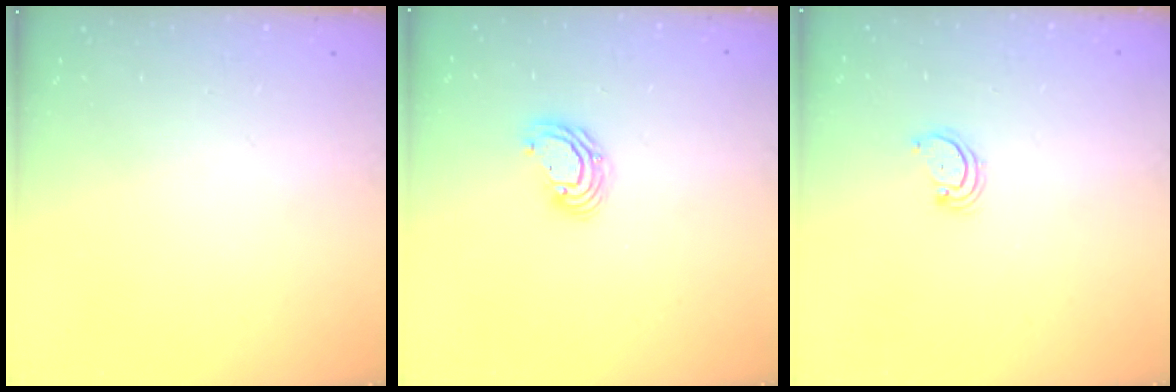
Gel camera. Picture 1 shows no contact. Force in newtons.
{"total": 7.0, "press": 7.0, "slide": 0.8}
{"total": 2.5, "press": 2.5, "slide": 0.3}